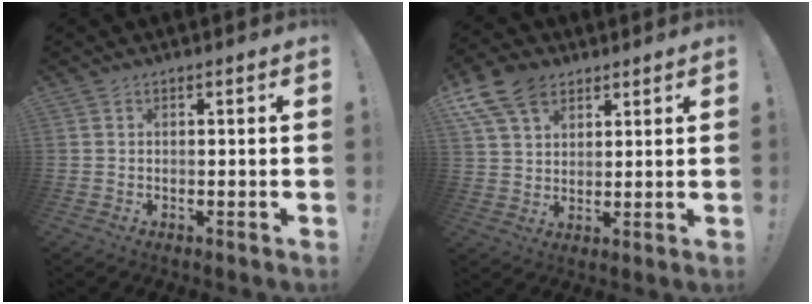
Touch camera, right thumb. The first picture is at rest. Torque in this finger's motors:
{"motor_torque": [0.02, 0.48, 0.23, 0.42, 0.07]}